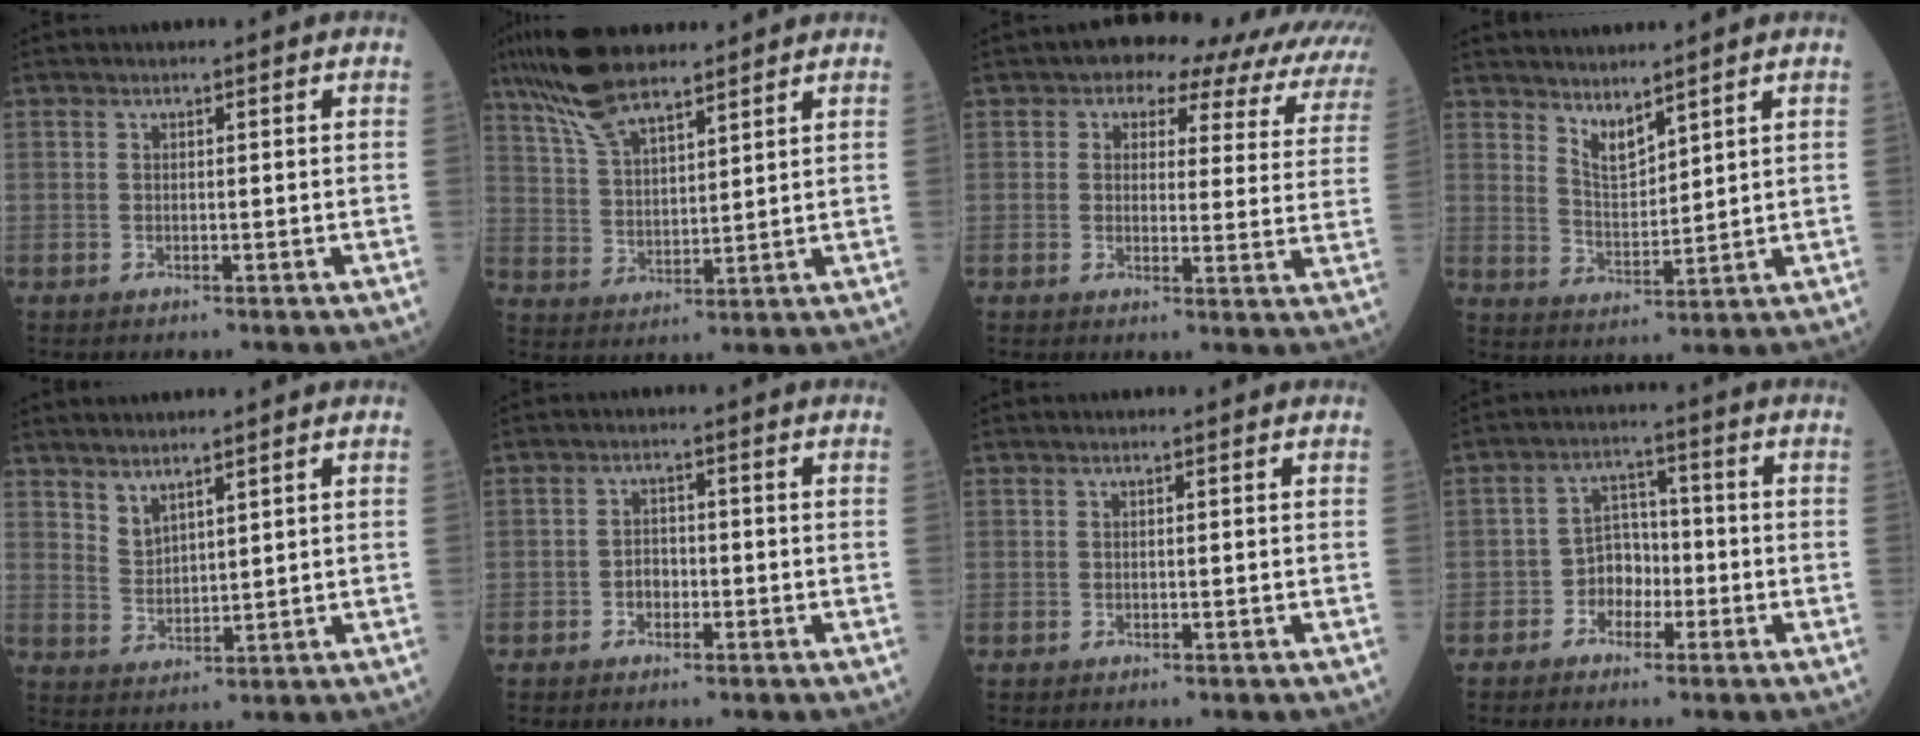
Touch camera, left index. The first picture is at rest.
{"total": 10.5, "force": [8.4, 2.6, 5.6], "torque": [-0.117, 0.019, 0.163]}
{"total": 14.9, "force": [12.5, 6.4, 5.0], "torque": [-0.023, 0.002, 0.109]}
{"total": 4.2, "force": [3.6, 0.8, 2.0], "torque": [-0.045, -0.010, 0.080]}
{"total": 3.7, "force": [3.2, 0.9, 1.7], "torque": [-0.041, -0.004, 0.072]}
{"total": 2.3, "force": [-0.9, 1.6, 1.3], "torque": [-0.021, 0.005, -0.018]}
{"total": 0.0}
{"total": 4.5, "force": [-1.9, 3.4, 2.2], "torque": [-0.036, 0.012, -0.040]}